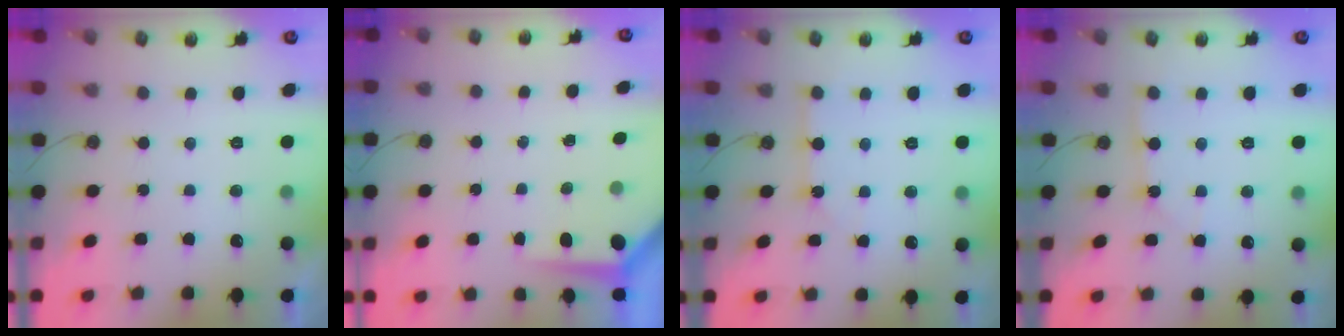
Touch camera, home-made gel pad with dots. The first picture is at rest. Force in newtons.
{"total": 4.0, "press": 3.9, "slide": 0.3}
{"total": 3.5, "press": 3.5, "slide": 0.2}
{"total": 2.5, "press": 2.5, "slide": 0.3}